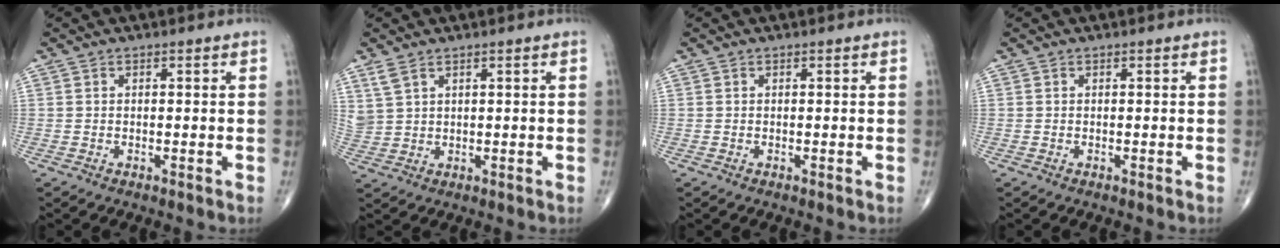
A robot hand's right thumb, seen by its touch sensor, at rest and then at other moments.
{"total": 3.5, "force": [2.5, 1.6, 1.8], "torque": [-0.041, -0.005, 0.063]}
{"total": 0.0}
{"total": 0.0}